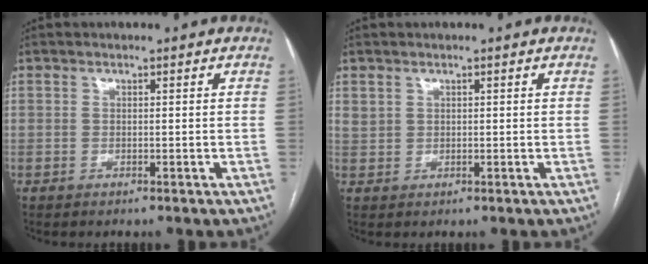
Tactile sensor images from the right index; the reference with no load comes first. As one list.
[{"total": 1.4, "force": [0.9, 1.0, 0.4], "torque": [-0.006, 0.006, 0.021]}]